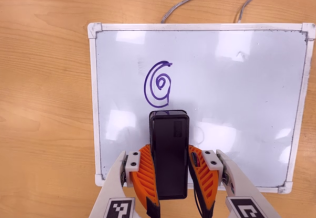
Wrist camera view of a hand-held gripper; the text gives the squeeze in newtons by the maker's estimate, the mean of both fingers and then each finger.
{"total": 6.1, "left": 5.4, "right": 6.8}